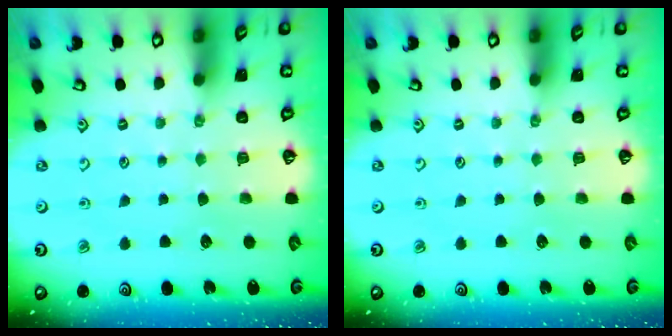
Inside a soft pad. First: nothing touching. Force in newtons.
{"total": 0.0}